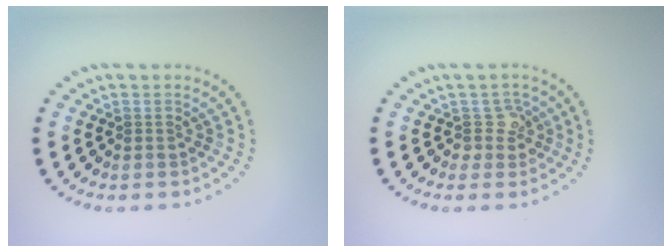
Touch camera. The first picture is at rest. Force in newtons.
{"total": 1.8, "press": 1.5, "slide": 1.1}